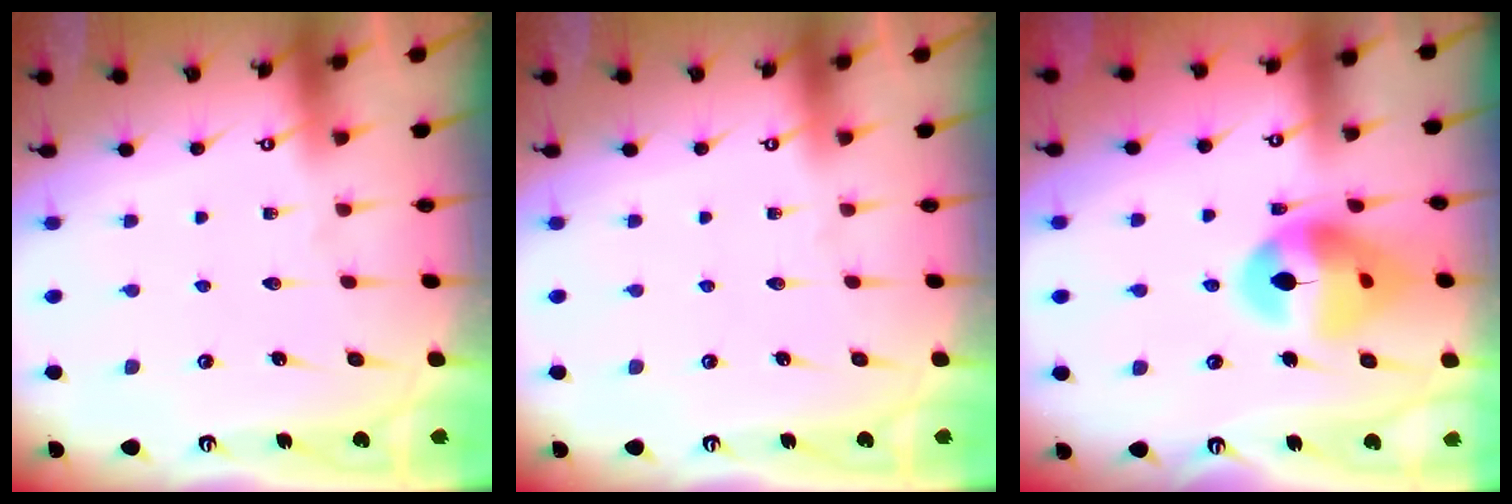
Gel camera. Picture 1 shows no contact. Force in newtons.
{"total": 0.0}
{"total": 15.4, "press": 15.2, "slide": 2.2}